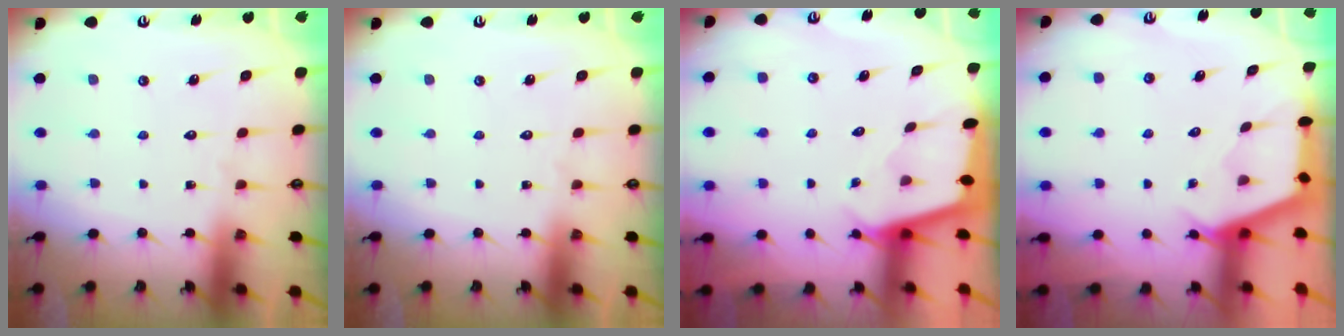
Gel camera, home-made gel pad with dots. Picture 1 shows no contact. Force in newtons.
{"total": 0.0}
{"total": 1.9, "press": 1.9, "slide": 0.2}
{"total": 2.5, "press": 2.5, "slide": 0.3}